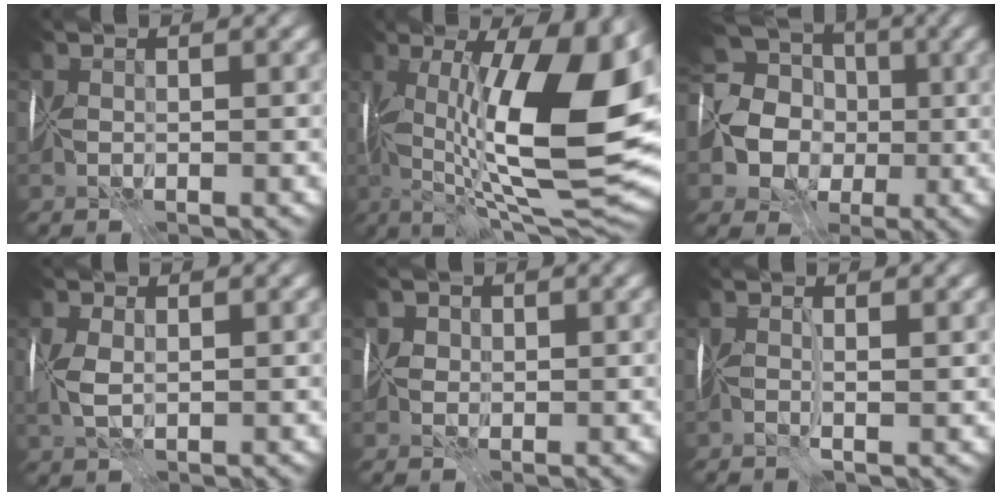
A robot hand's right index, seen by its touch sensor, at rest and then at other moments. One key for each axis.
{"total": 14.7, "fx": 1.4, "fy": 3.3, "fz": 14.2, "tx": -0.196, "ty": 0.006, "tz": 0.024}
{"total": 12.2, "fx": -0.9, "fy": 10.8, "fz": 5.6, "tx": -0.145, "ty": 0.012, "tz": -0.044}
{"total": 1.9, "fx": 0.4, "fy": 0.8, "fz": 1.7, "tx": -0.047, "ty": 0.002, "tz": 0.009}
{"total": 1.6, "fx": 0.8, "fy": 1.4, "fz": 0.1, "tx": 0.013, "ty": 0.015, "tz": 0.006}
{"total": 0.9, "fx": 0.3, "fy": -0.8, "fz": 0.4, "tx": -0.001, "ty": -0.003, "tz": 0.008}